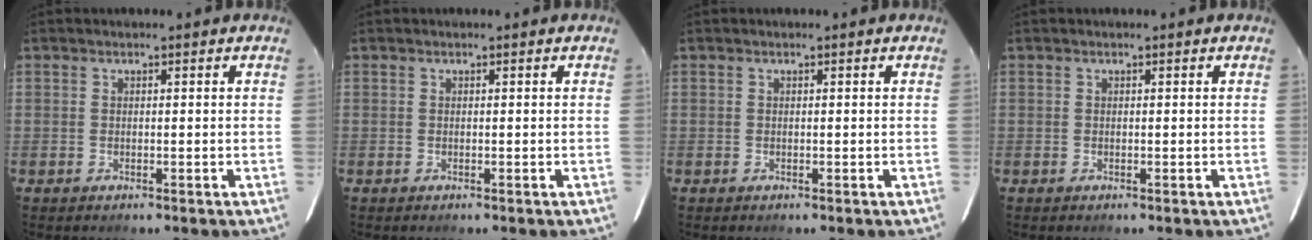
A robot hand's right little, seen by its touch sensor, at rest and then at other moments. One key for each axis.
{"total": 0.0}
{"total": 0.0}
{"total": 0.0}